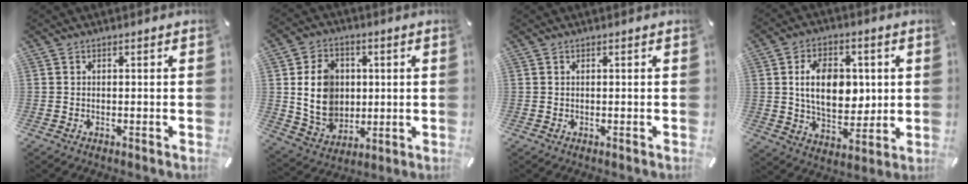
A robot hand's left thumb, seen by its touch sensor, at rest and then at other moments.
{"total": 12.0, "force": [1.6, 10.4, 5.8], "torque": [-0.118, 0.004, 0.035]}
{"total": 0.0}
{"total": 13.3, "force": [2.0, 9.0, 9.5], "torque": [-0.174, 0.008, 0.036]}